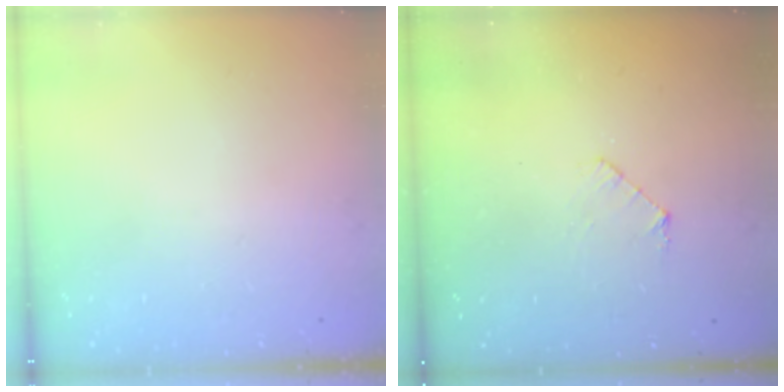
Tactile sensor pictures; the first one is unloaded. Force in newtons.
{"total": 6.2, "press": 6.1, "slide": 0.6}